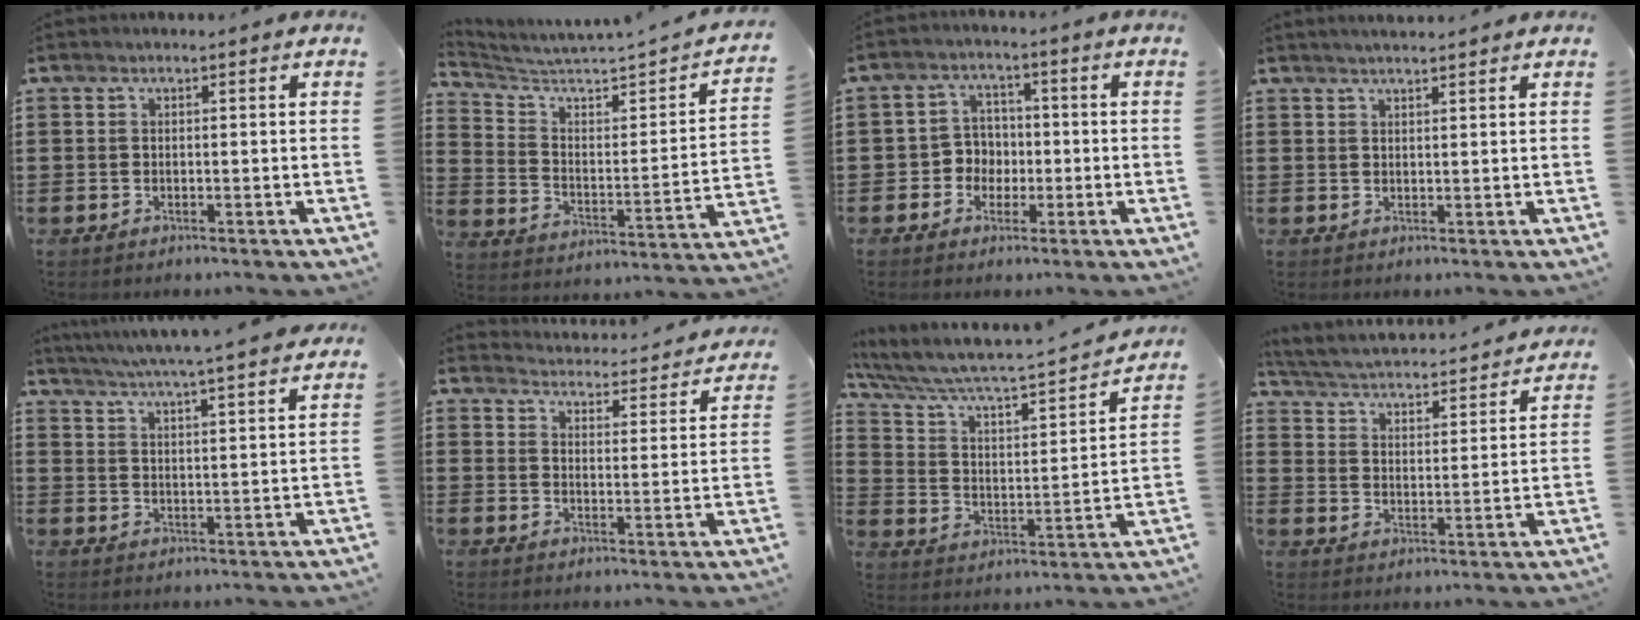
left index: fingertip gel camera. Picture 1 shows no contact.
{"total": 3.1, "force": [2.6, 0.2, 1.7], "torque": [-0.054, -0.037, 0.033]}
{"total": 4.2, "force": [-1.0, 3.9, 1.1], "torque": [-0.037, 0.011, -0.023]}
{"total": 1.5, "force": [1.5, -0.1, 0.3], "torque": [-0.008, 0.003, 0.029]}
{"total": 4.8, "force": [4.4, -1.0, 1.7], "torque": [-0.050, -0.033, 0.073]}
{"total": 3.8, "force": [3.8, -0.1, -0.1], "torque": [-0.015, -0.037, 0.059]}
{"total": 4.3, "force": [4.0, 0.7, 1.5], "torque": [-0.056, -0.047, 0.056]}
{"total": 2.6, "force": [2.5, 0.1, 0.6], "torque": [-0.033, -0.028, 0.030]}